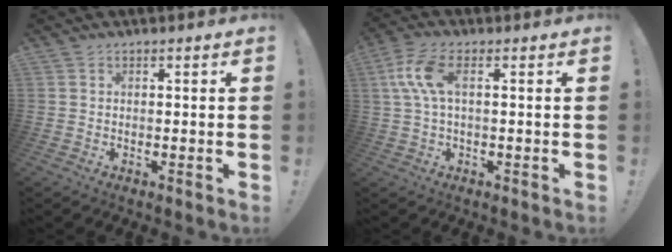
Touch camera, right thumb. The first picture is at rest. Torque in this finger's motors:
{"motor_torque": [0.26, 0.12, 0.87, -0.09, 0.05]}